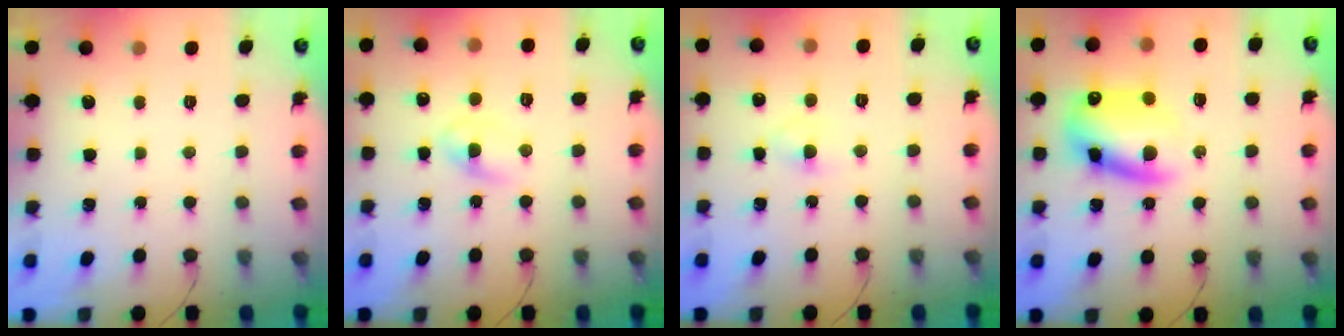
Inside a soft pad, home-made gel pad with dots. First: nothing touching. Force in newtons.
{"total": 2.7, "press": 2.4, "slide": 1.4}
{"total": 2.5, "press": 2.3, "slide": 1.0}
{"total": 13.8, "press": 13.5, "slide": 2.9}